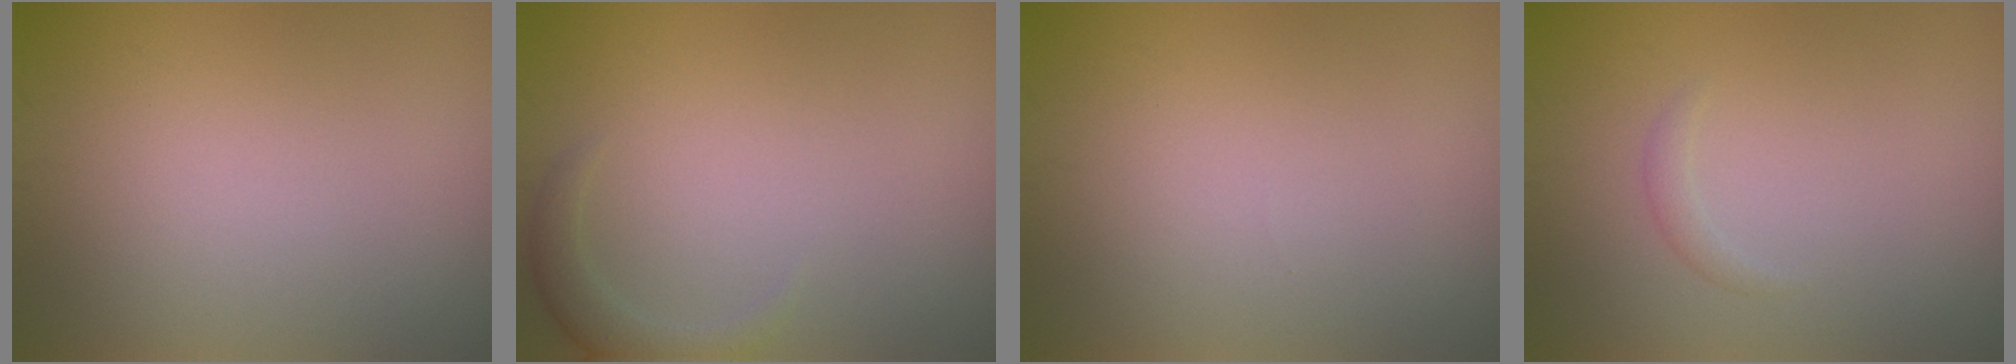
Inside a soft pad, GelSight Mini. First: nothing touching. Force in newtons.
{"total": 1.8, "press": 1.8, "slide": 0.3}
{"total": 0.0}
{"total": 0.8, "press": 0.8, "slide": 0.0}